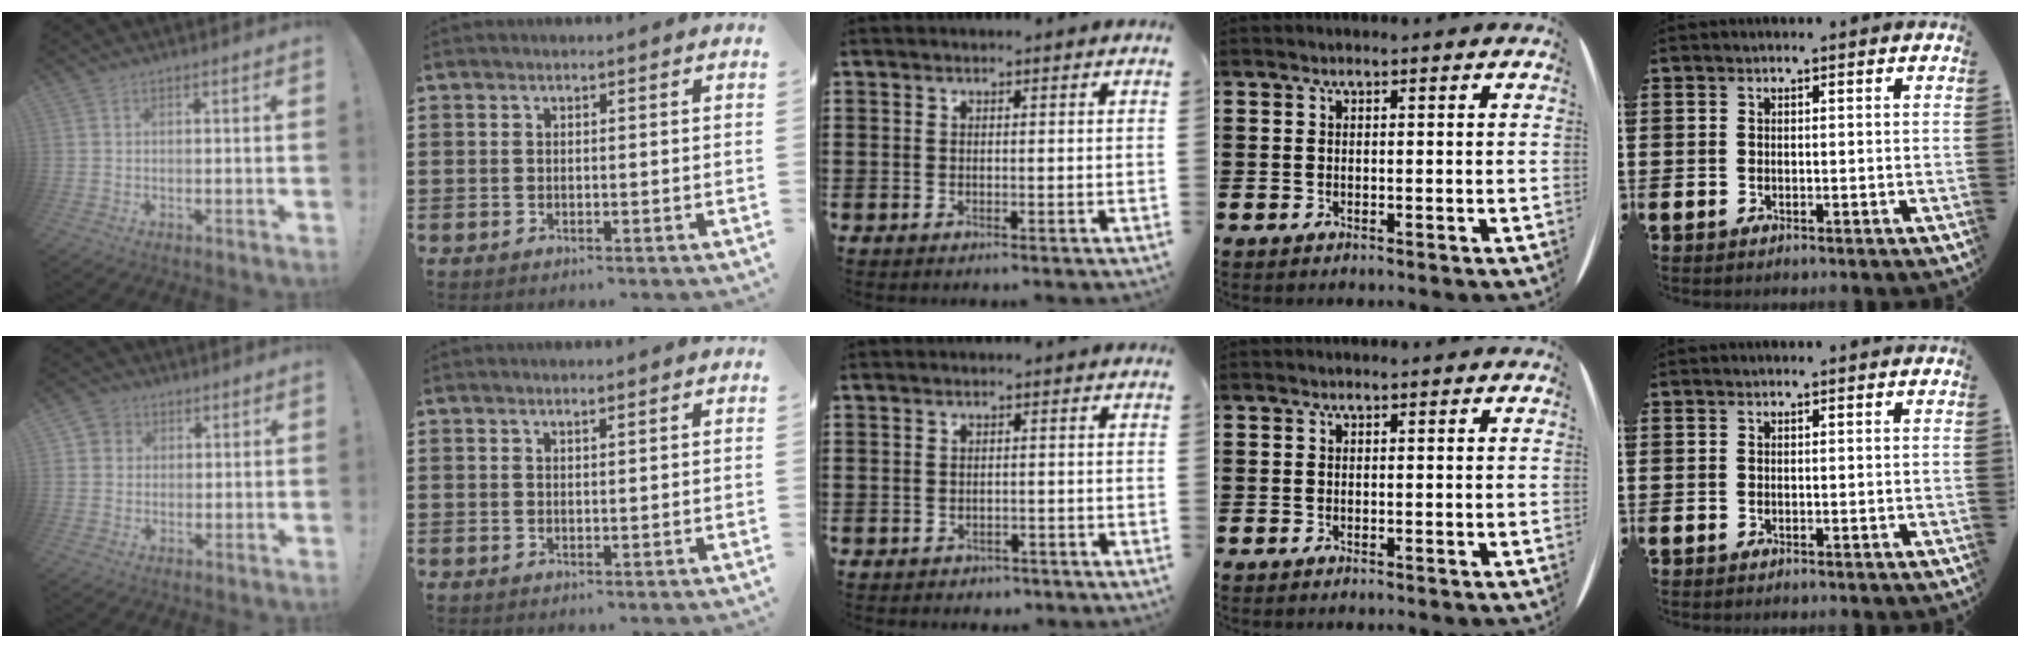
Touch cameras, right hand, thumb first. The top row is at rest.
{"thumb": {"total": 3.8, "force": [1.0, 3.6, 0.8], "torque": [-0.011, 0.001, 0.018]}, "index": {"total": 0.6, "force": [0.4, 0.1, 0.3], "torque": [-0.007, 0.000, 0.009]}, "middle": {"total": 1.1, "force": [-1.0, 0.4, -0.1], "torque": [-0.003, -0.002, -0.023]}}